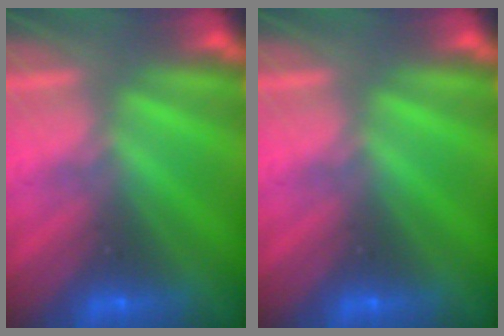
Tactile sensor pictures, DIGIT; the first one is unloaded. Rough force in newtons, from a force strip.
{"total": 0.0}